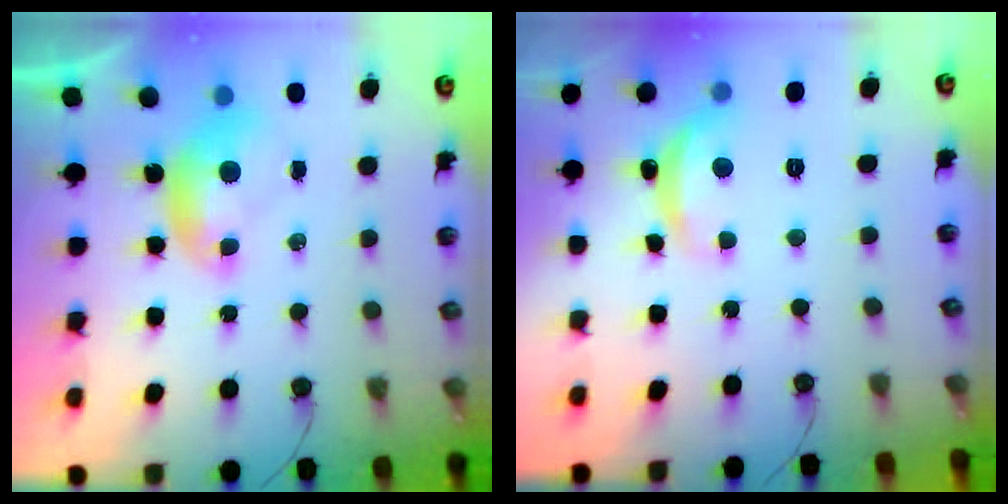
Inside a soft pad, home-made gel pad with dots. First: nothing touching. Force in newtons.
{"total": 6.8, "press": 6.8, "slide": 0.7}